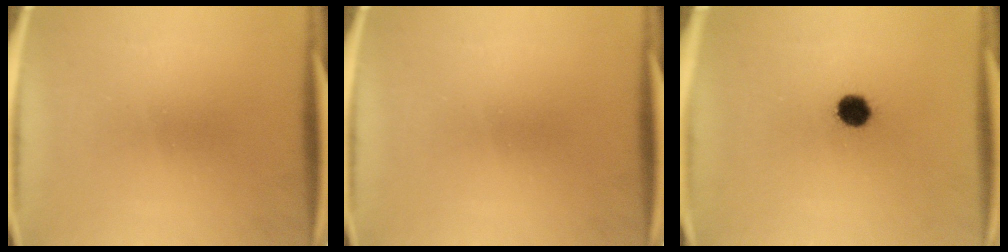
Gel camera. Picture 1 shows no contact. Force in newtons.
{"total": 0.0}
{"total": 4.7}